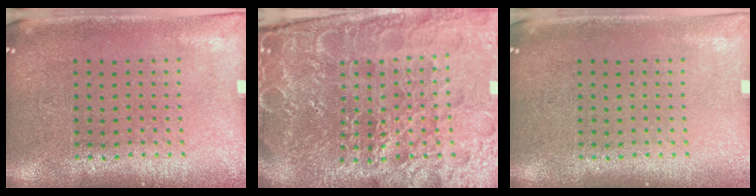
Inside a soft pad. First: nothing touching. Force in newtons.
{"total": 6.2, "press": 5.6, "slide": 2.6}
{"total": 0.0}